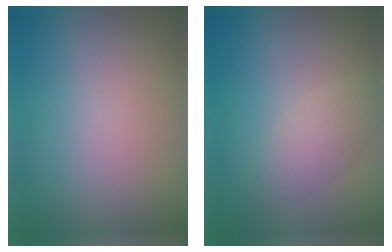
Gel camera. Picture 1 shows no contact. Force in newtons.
{"total": 2.4, "press": 2.4, "slide": 0.1}